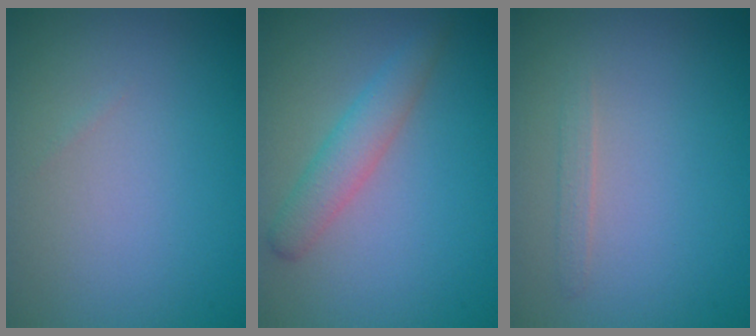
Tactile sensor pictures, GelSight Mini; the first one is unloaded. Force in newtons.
{"total": 2.7, "press": 2.7, "slide": 0.1}
{"total": 0.9, "press": 0.8, "slide": 0.1}